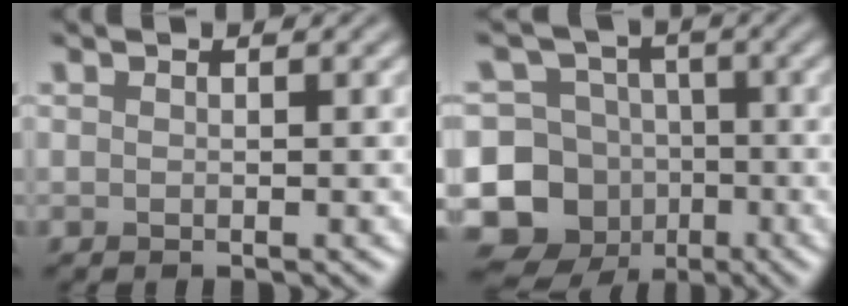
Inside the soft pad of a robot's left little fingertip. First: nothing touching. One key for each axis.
{"total": 12.7, "fx": -4.7, "fy": 11.4, "fz": 3.0, "tx": -0.082, "ty": -0.009, "tz": -0.085}